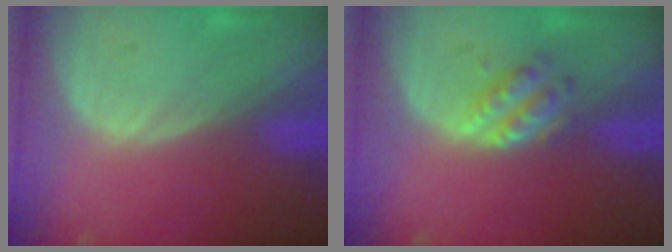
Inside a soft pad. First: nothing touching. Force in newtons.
{"total": 4.9, "press": 4.3, "slide": 2.3}